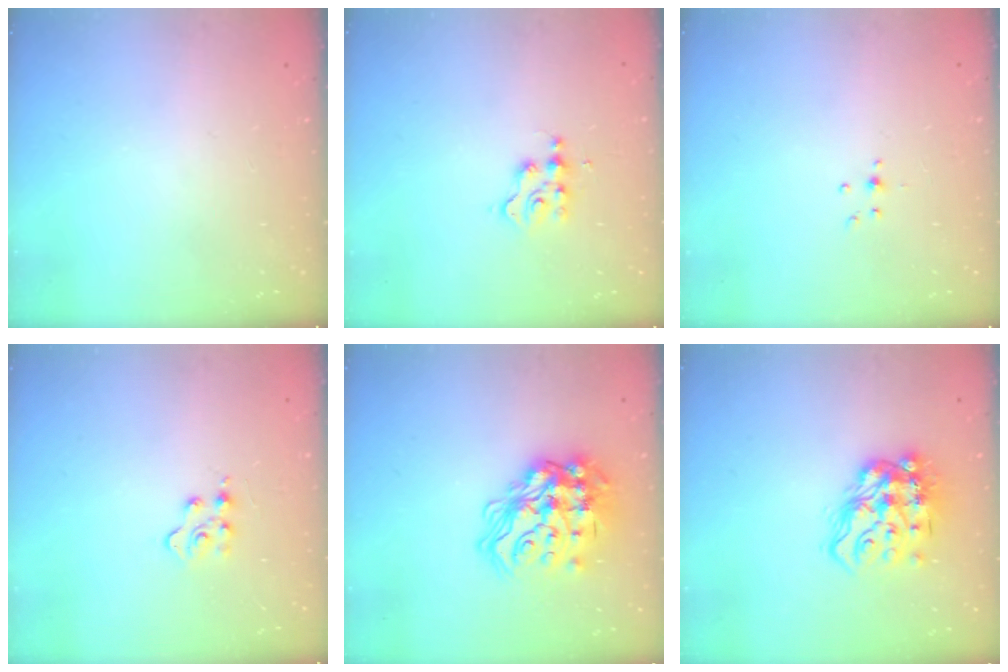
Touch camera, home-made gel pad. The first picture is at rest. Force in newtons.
{"total": 3.0, "press": 3.0, "slide": 0.3}
{"total": 2.9, "press": 2.8, "slide": 0.7}
{"total": 3.5, "press": 3.4, "slide": 0.6}
{"total": 21.4, "press": 21.3, "slide": 1.7}
{"total": 16.4, "press": 16.3, "slide": 1.6}